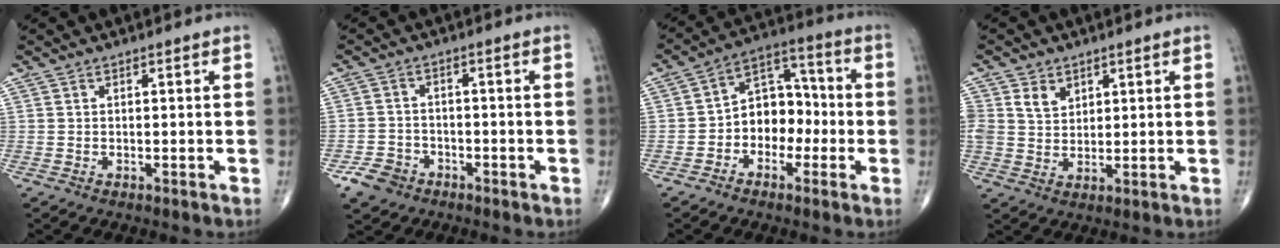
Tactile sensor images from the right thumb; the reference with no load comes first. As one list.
[{"total": 5.0, "force": [-3.1, 3.7, 1.4], "torque": [-0.017, 0.016, -0.053]}, {"total": 9.9, "force": [-2.1, 7.5, 6.2], "torque": [-0.054, 0.044, -0.050]}, {"total": 5.8, "force": [2.6, 4.4, 2.6], "torque": [-0.030, -0.013, 0.052]}]